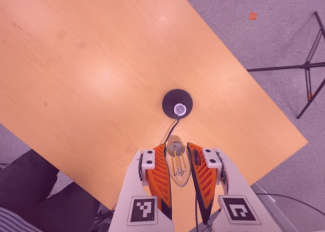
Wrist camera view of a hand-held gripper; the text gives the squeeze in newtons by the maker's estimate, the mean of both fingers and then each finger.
{"total": 24.2, "left": 27.4, "right": 21.0}